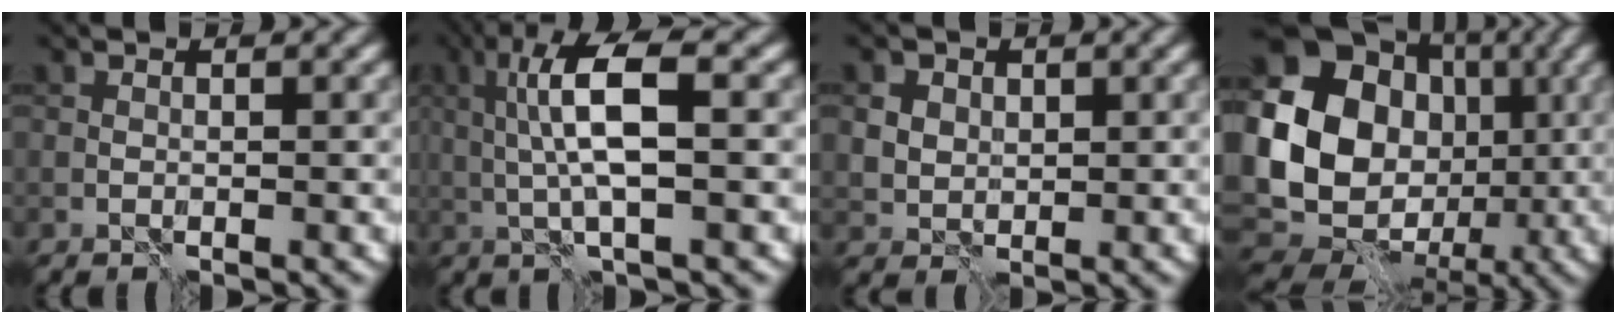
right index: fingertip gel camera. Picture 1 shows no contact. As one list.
[{"total": 6.3, "force": [1.2, 1.6, 6.0], "torque": [-0.121, 0.007, 0.021]}, {"total": 3.3, "force": [1.6, 2.7, 1.1], "torque": [-0.030, 0.003, 0.026]}, {"total": 17.2, "force": [1.0, 14.7, 8.8], "torque": [-0.164, 0.000, 0.009]}]